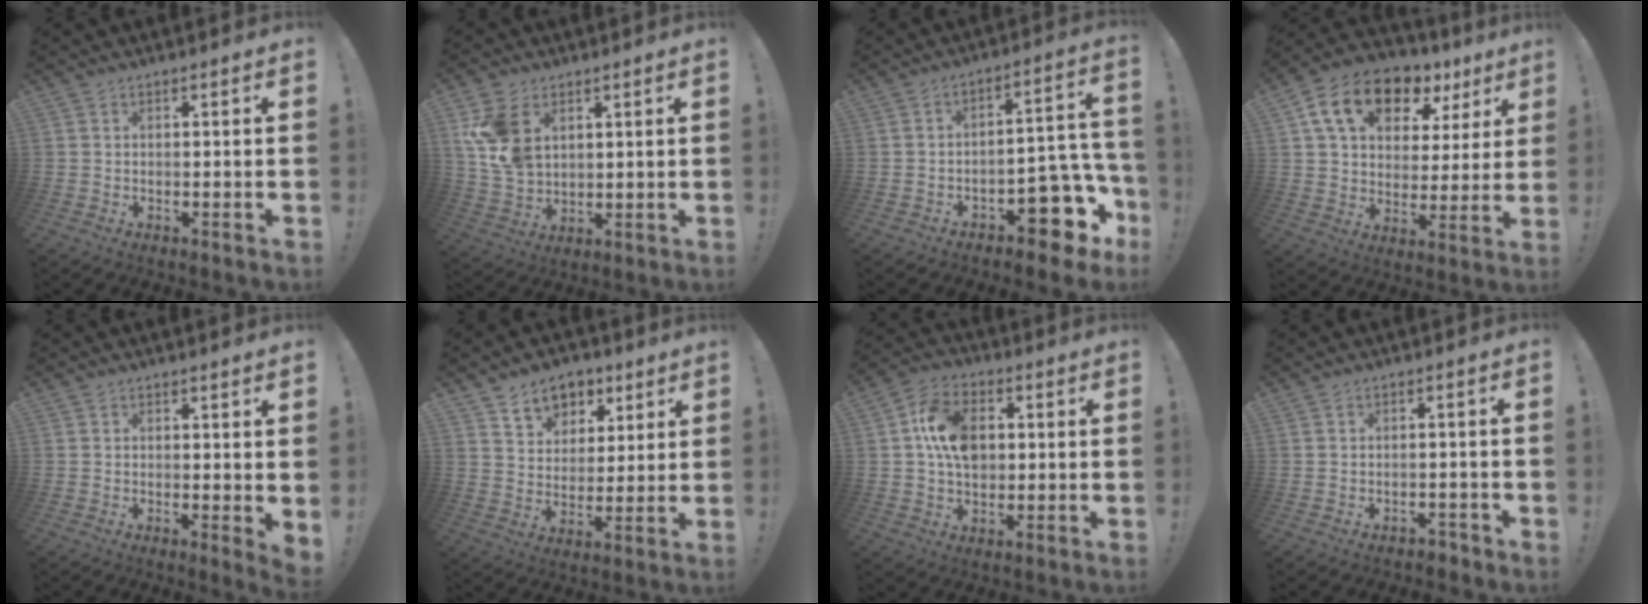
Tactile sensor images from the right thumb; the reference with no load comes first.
{"total": 12.7, "force": [4.9, 9.0, 7.5], "torque": [-0.140, -0.017, 0.098]}
{"total": 12.8, "force": [-7.2, 6.2, 8.5], "torque": [-0.068, 0.037, -0.113]}
{"total": 16.6, "force": [9.2, 10.4, 9.2], "torque": [-0.149, -0.043, 0.166]}
{"total": 2.3, "force": [1.3, 0.9, 1.6], "torque": [-0.010, -0.006, 0.022]}
{"total": 9.6, "force": [6.1, 7.0, 2.5], "torque": [-0.033, -0.041, 0.119]}
{"total": 13.0, "force": [1.6, 9.3, 8.9], "torque": [-0.145, 0.013, 0.032]}
{"total": 1.6, "force": [-1.2, 0.8, 0.8], "torque": [-0.015, 0.005, -0.020]}